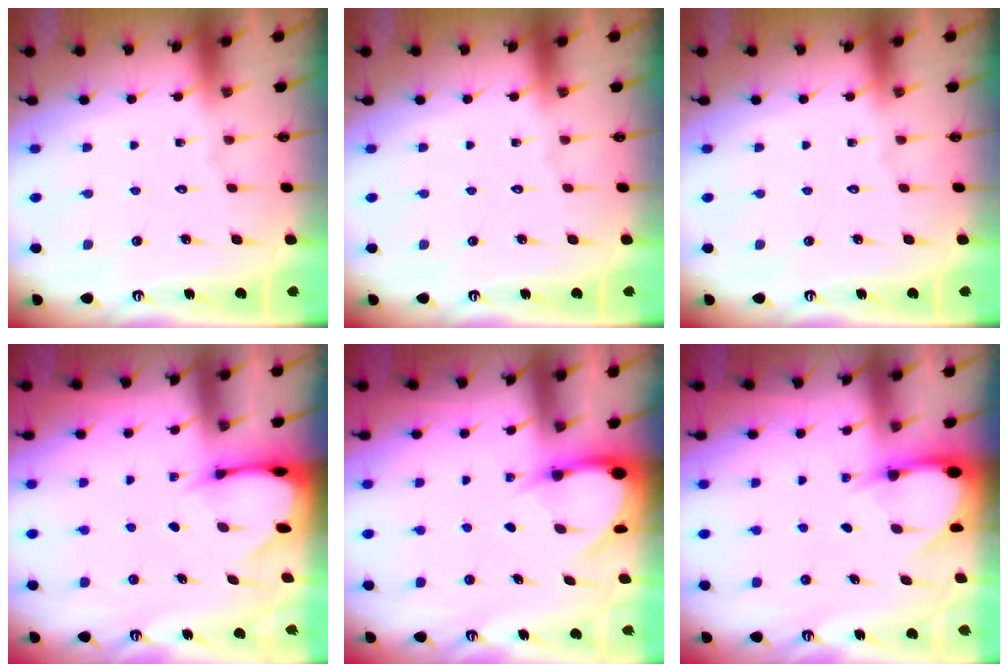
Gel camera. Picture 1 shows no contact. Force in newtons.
{"total": 0.0}
{"total": 0.0}
{"total": 3.0, "press": 3.0, "slide": 0.3}
{"total": 3.9, "press": 3.9, "slide": 0.2}
{"total": 3.3, "press": 3.3, "slide": 0.1}